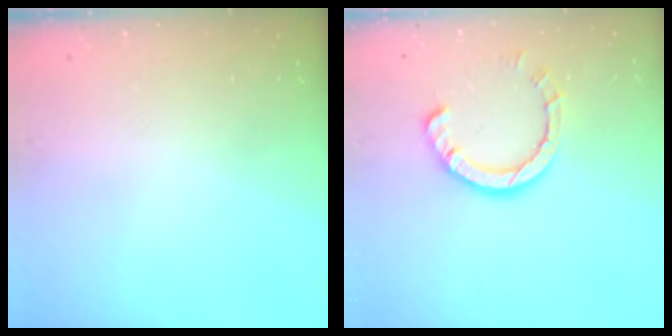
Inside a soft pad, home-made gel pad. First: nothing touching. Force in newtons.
{"total": 7.5, "press": 7.4, "slide": 0.9}